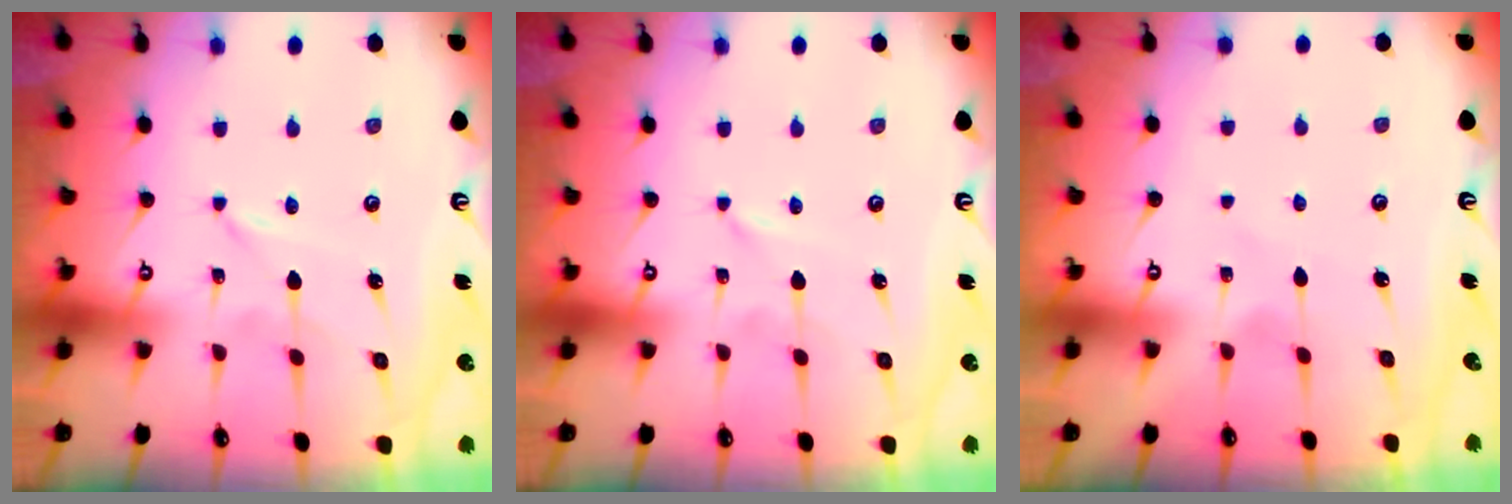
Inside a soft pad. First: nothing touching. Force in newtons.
{"total": 0.0}
{"total": 3.3, "press": 3.3, "slide": 0.4}